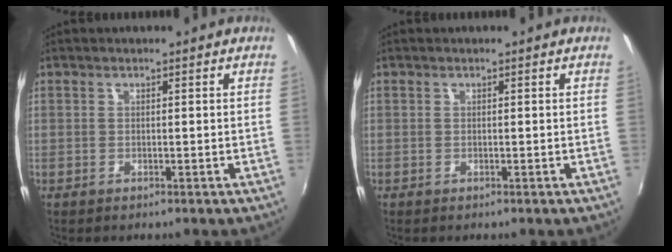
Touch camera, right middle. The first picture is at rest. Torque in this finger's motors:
{"motor_torque": [0.00, -0.01, 0.00, 0.00]}